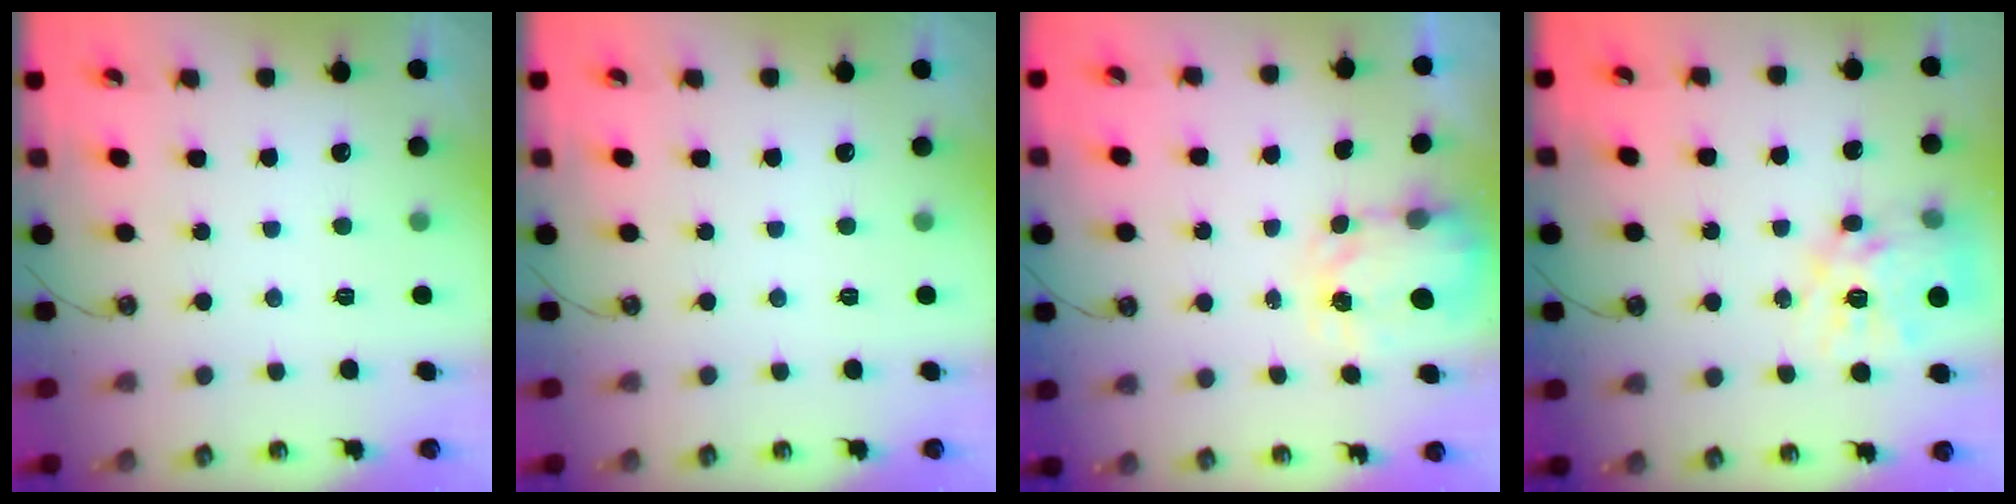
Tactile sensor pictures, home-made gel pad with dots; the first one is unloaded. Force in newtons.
{"total": 0.0}
{"total": 3.6, "press": 3.5, "slide": 0.5}
{"total": 14.7, "press": 14.6, "slide": 1.5}